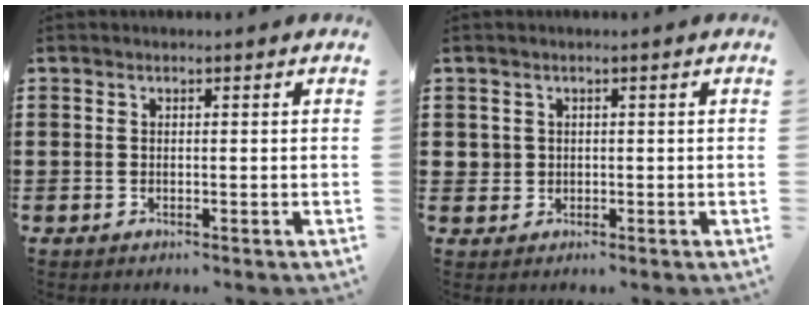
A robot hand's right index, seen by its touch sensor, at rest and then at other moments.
{"total": 1.4, "force": [0.1, 1.4, 0.1], "torque": [-0.009, 0.008, 0.001]}